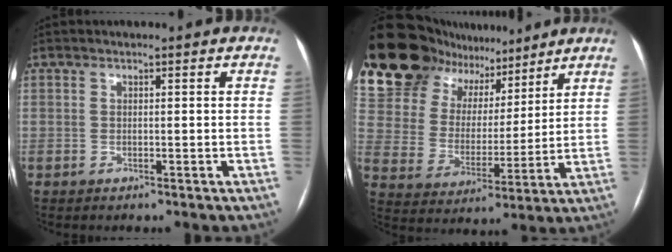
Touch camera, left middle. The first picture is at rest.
{"total": 18.7, "force": [15.0, 9.0, 6.5], "torque": [-0.137, 0.047, 0.259]}